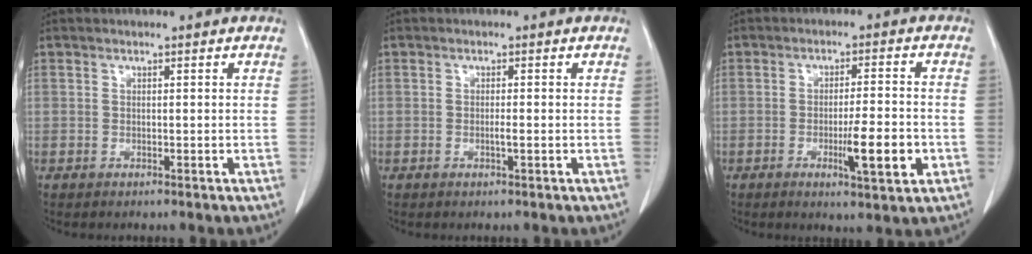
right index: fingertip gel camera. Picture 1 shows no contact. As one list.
[{"total": 1.1, "force": [-0.3, -0.1, 1.1], "torque": [-0.022, -0.001, -0.004]}, {"total": 7.4, "force": [-2.3, 0.7, 7.0], "torque": [-0.107, -0.008, -0.032]}]